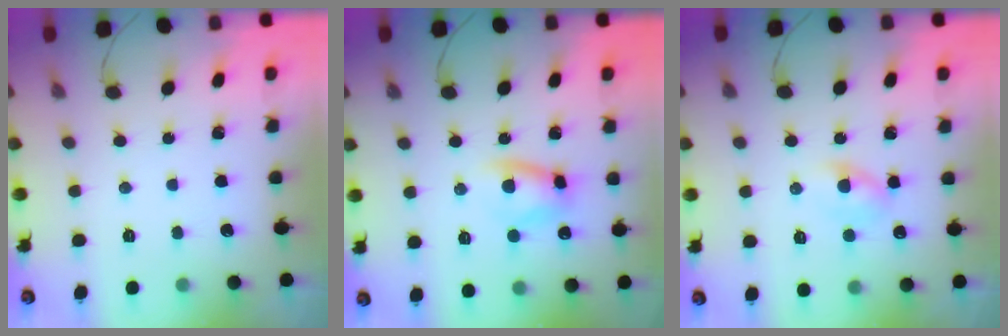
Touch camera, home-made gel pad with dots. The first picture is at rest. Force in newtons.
{"total": 8.0, "press": 7.8, "slide": 1.4}
{"total": 3.3, "press": 3.1, "slide": 1.2}